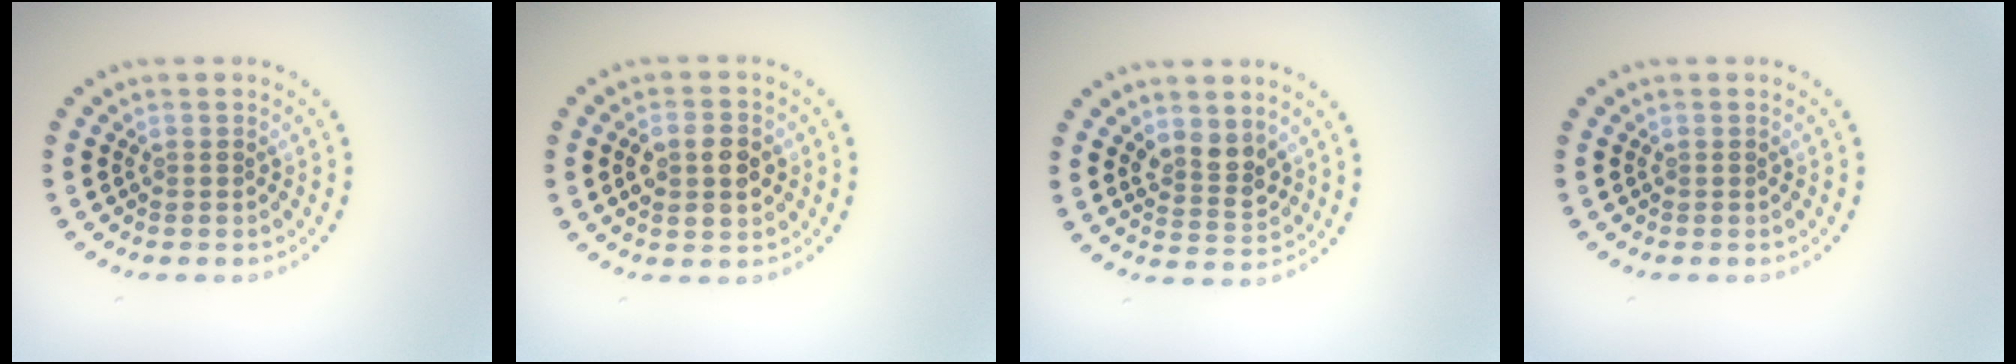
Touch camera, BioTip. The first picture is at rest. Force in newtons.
{"total": 3.7, "press": 3.7, "slide": 0.1}
{"total": 2.6, "press": 2.4, "slide": 1.1}
{"total": 0.0}